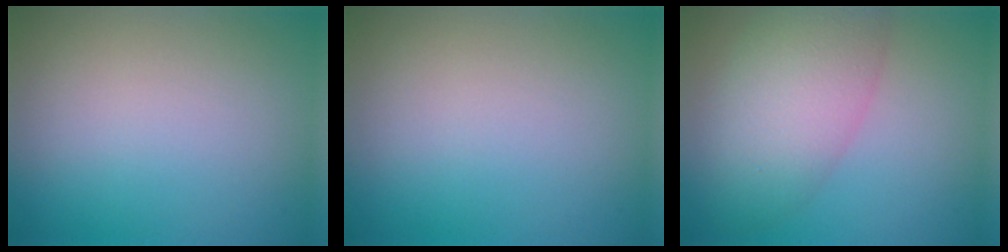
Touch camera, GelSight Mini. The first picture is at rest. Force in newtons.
{"total": 0.0}
{"total": 6.7, "press": 6.7, "slide": 0.4}